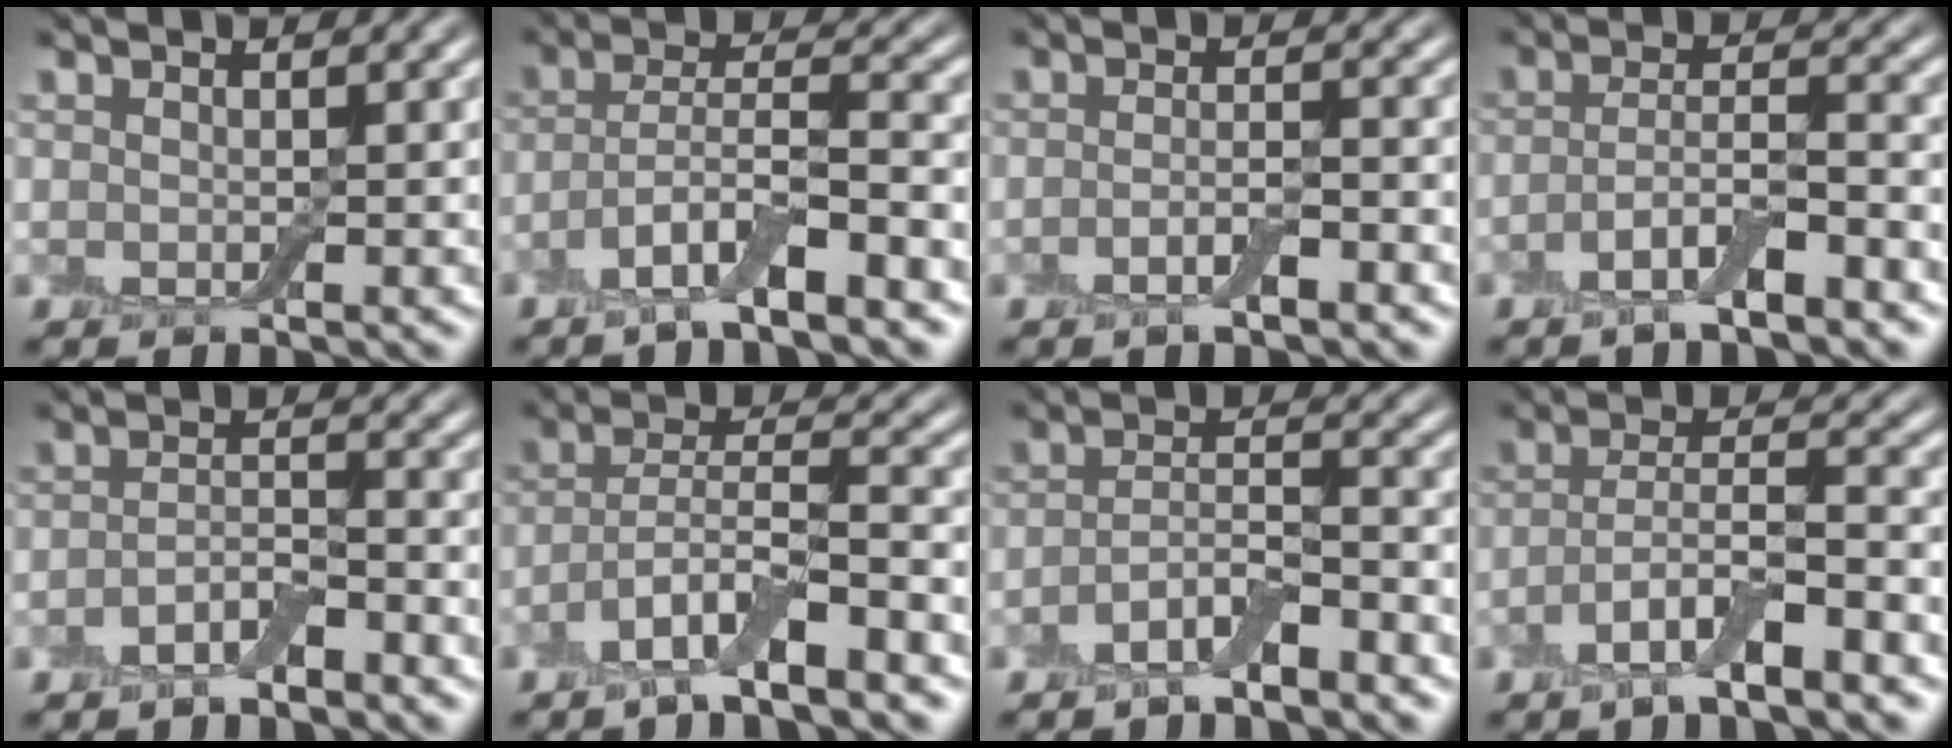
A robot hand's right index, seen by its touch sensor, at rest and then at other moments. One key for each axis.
{"total": 5.6, "fx": -3.2, "fy": 1.1, "fz": 4.5, "tx": -0.082, "ty": 0.002, "tz": -0.065}
{"total": 1.9, "fx": -1.1, "fy": 0.4, "fz": 1.5, "tx": -0.026, "ty": -0.003, "tz": -0.022}
{"total": 3.8, "fx": -2.2, "fy": 1.0, "fz": 3.0, "tx": -0.056, "ty": 0.003, "tz": -0.046}
{"total": 2.5, "fx": -1.8, "fy": 0.8, "fz": 1.5, "tx": -0.024, "ty": 0.005, "tz": -0.035}
{"total": 5.6, "fx": -3.5, "fy": 1.1, "fz": 4.3, "tx": -0.079, "ty": 0.000, "tz": -0.071}
{"total": 3.4, "fx": -2.3, "fy": 1.0, "fz": 2.2, "tx": -0.041, "ty": 0.004, "tz": -0.047}
{"total": 5.0, "fx": -2.8, "fy": 1.1, "fz": 4.0, "tx": -0.074, "ty": 0.001, "tz": -0.056}